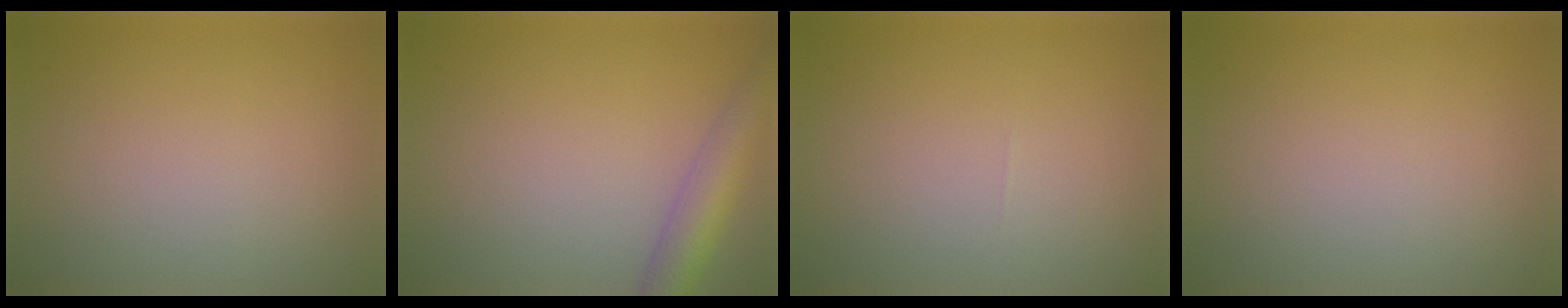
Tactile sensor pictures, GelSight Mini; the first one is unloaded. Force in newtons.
{"total": 4.5, "press": 4.5, "slide": 0.3}
{"total": 0.0}
{"total": 0.0}